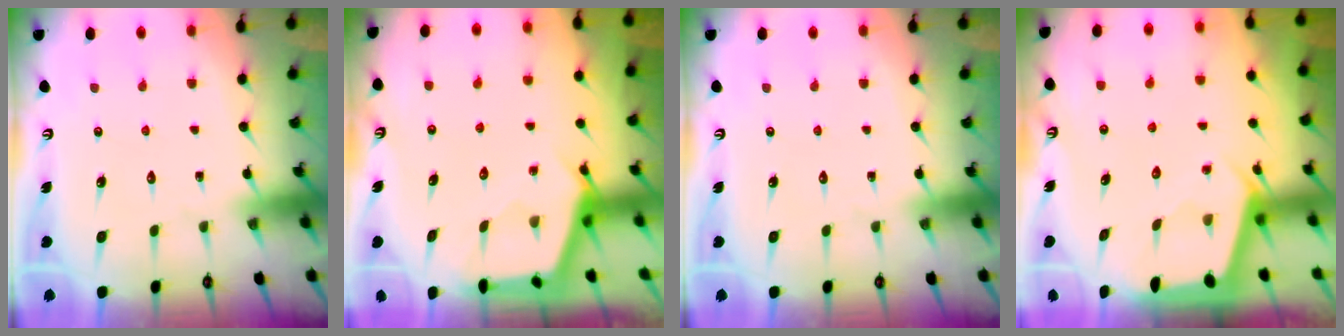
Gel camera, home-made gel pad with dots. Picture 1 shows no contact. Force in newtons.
{"total": 2.5, "press": 2.5, "slide": 0.4}
{"total": 0.0}
{"total": 2.1, "press": 2.0, "slide": 0.3}